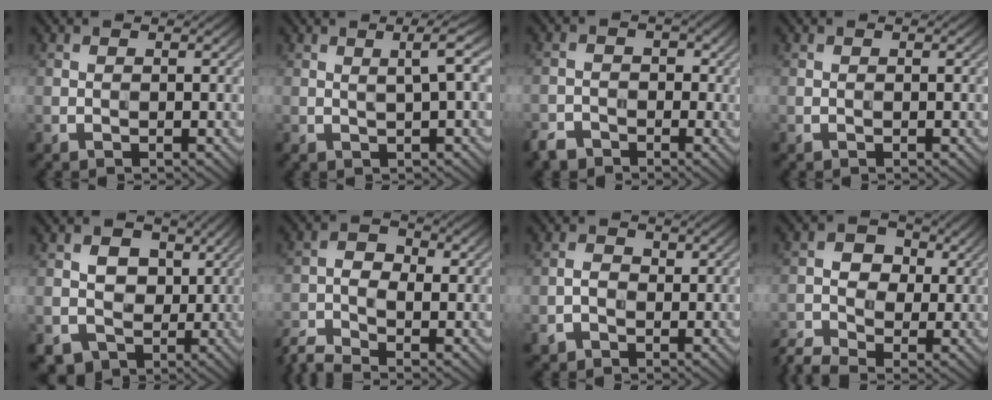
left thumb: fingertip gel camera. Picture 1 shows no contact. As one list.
[{"total": 2.6, "force": [0.6, 0.3, 2.5], "torque": [-0.042, 0.013, 0.010]}, {"total": 3.2, "force": [-2.2, 2.3, 0.9], "torque": [-0.016, -0.002, -0.048]}, {"total": 0.0}, {"total": 6.9, "force": [0.3, 6.1, 3.2], "torque": [-0.053, -0.002, -0.001]}, {"total": 4.5, "force": [-3.0, 1.8, 2.9], "torque": [-0.065, -0.005, -0.074]}, {"total": 2.1, "force": [-0.5, 1.8, 1.0], "torque": [-0.022, -0.003, -0.012]}, {"total": 4.7, "force": [-1.9, 3.5, 2.6], "torque": [-0.056, 0.004, -0.047]}]